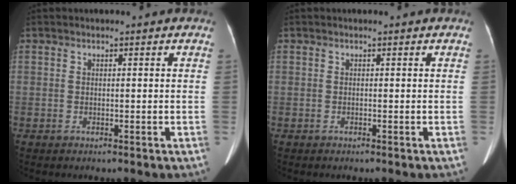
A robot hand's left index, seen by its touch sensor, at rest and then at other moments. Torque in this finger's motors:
{"motor_torque": [0.10, -0.01, 0.04, 0.02]}